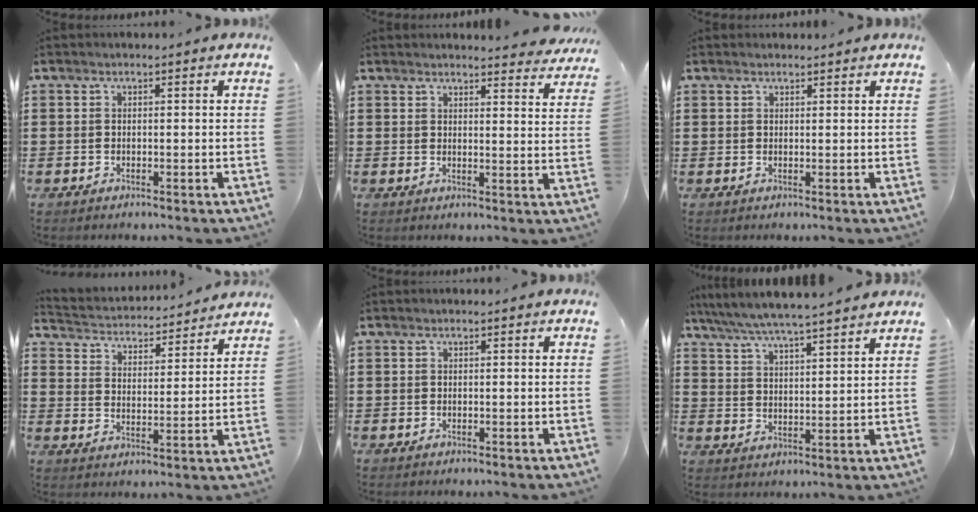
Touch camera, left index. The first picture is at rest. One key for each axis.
{"total": 3.6, "fx": 3.6, "fy": 0.0, "fz": 0.6, "tx": -0.007, "ty": -0.019, "tz": 0.064}
{"total": 0.9, "fx": 0.9, "fy": 0.1, "fz": 0.1, "tx": -0.003, "ty": 0.000, "tz": 0.018}
{"total": 3.3, "fx": 3.3, "fy": 0.1, "fz": -0.2, "tx": -0.018, "ty": -0.031, "tz": 0.050}
{"total": 0.0}
{"total": 5.3, "fx": 5.0, "fy": -0.5, "fz": 1.7, "tx": -0.054, "ty": -0.029, "tz": 0.085}